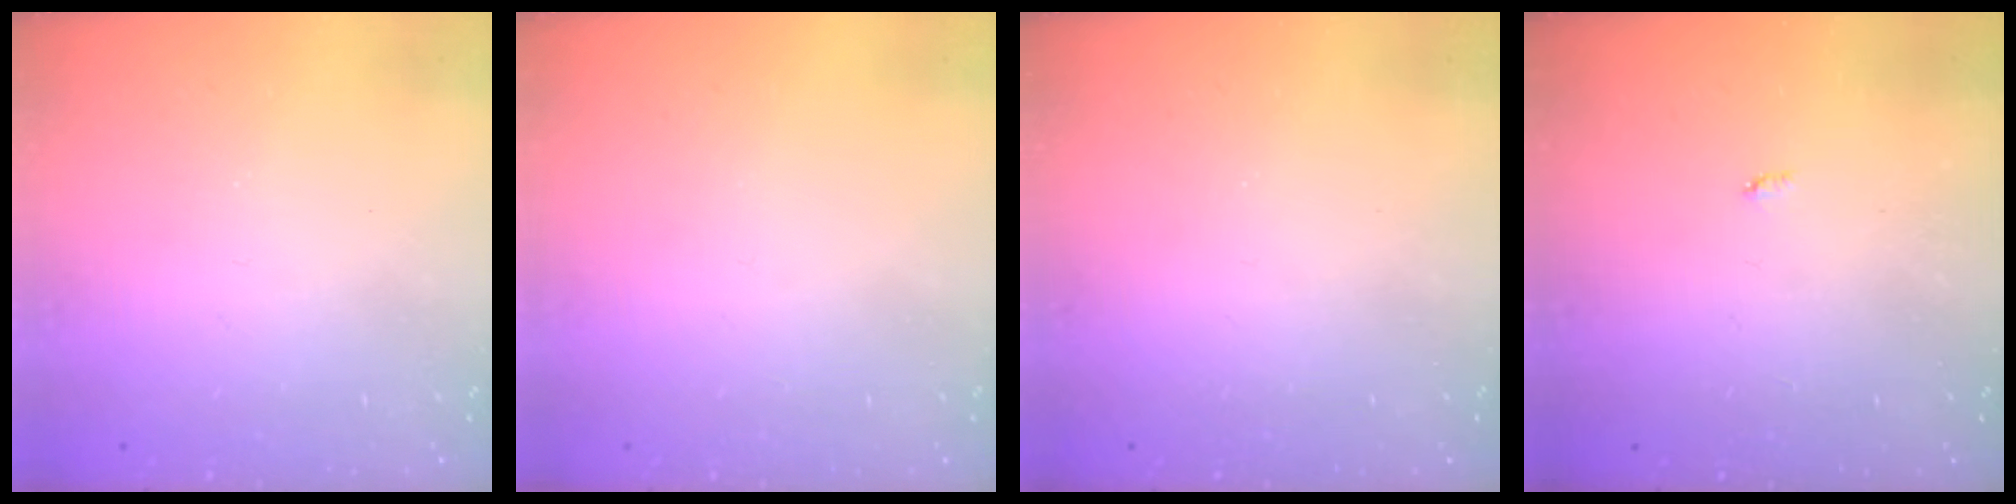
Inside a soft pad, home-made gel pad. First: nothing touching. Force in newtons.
{"total": 0.0}
{"total": 0.0}
{"total": 2.1, "press": 2.1, "slide": 0.4}